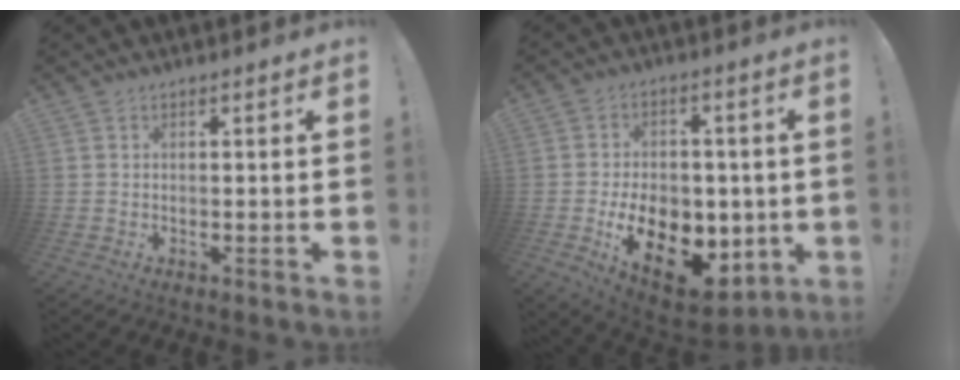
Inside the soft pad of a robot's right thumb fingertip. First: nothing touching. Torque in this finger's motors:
{"motor_torque": [1.98, 3.02, 1.52, -1.25, 0.40]}